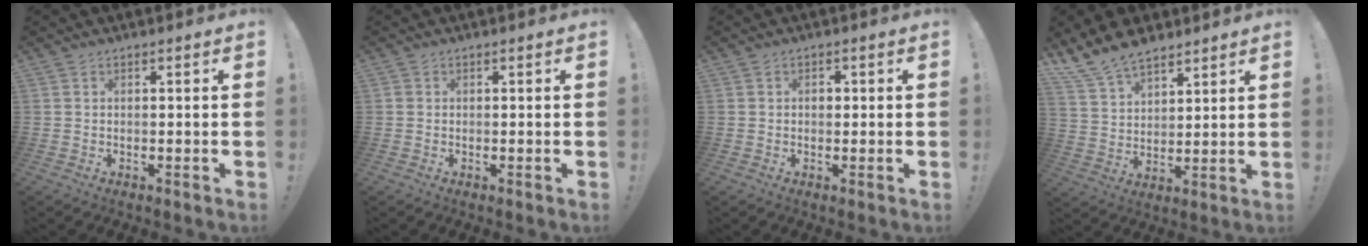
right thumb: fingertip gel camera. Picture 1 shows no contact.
{"total": 0.6, "force": [0.0, 0.6, 0.1], "torque": [-0.001, 0.001, 0.001]}
{"total": 1.5, "force": [-0.2, 1.2, 0.9], "torque": [-0.011, 0.002, -0.007]}
{"total": 11.7, "force": [9.5, 5.5, 3.9], "torque": [-0.091, -0.060, 0.186]}